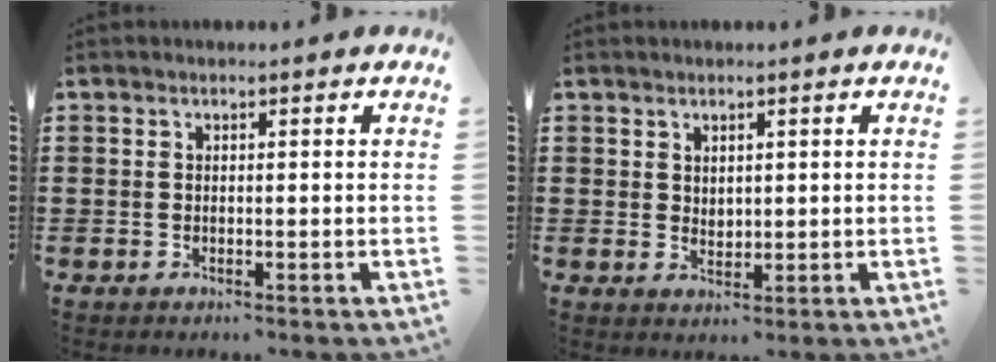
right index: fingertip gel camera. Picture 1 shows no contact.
{"total": 1.7, "force": [1.3, 1.0, 0.3], "torque": [-0.008, 0.005, 0.026]}